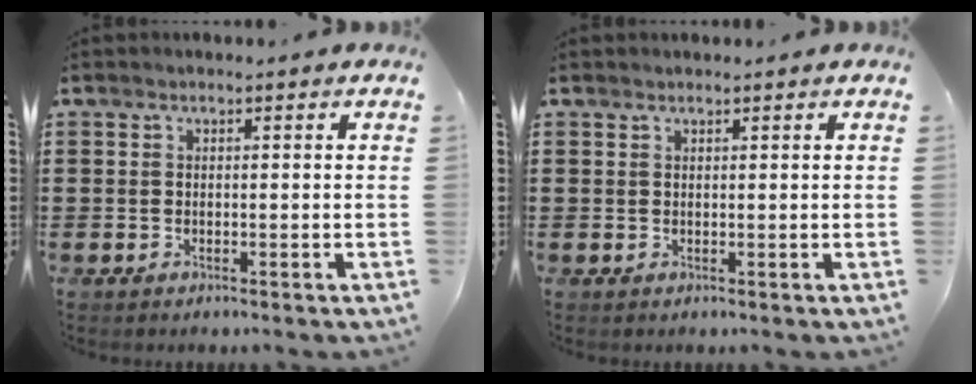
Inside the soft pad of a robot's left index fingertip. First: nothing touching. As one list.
[{"total": 0.6, "force": [0.6, 0.2, 0.1], "torque": [-0.004, -0.001, 0.013]}]